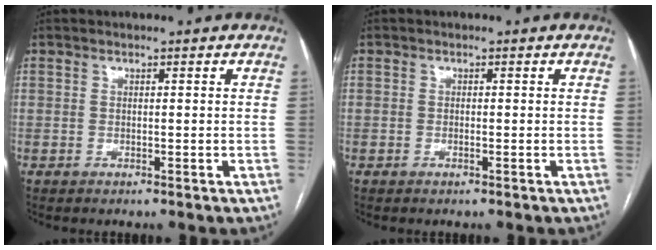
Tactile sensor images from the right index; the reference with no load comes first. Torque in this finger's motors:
{"motor_torque": [-0.06, -0.01, 0.00, 0.01]}